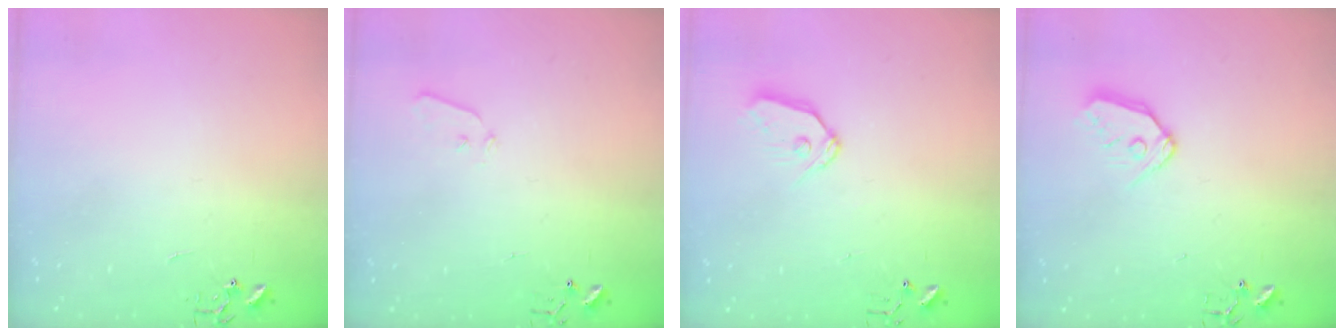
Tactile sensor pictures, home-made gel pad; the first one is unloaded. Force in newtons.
{"total": 4.0, "press": 3.9, "slide": 0.6}
{"total": 8.4, "press": 8.4, "slide": 0.5}
{"total": 10.0, "press": 9.9, "slide": 1.1}